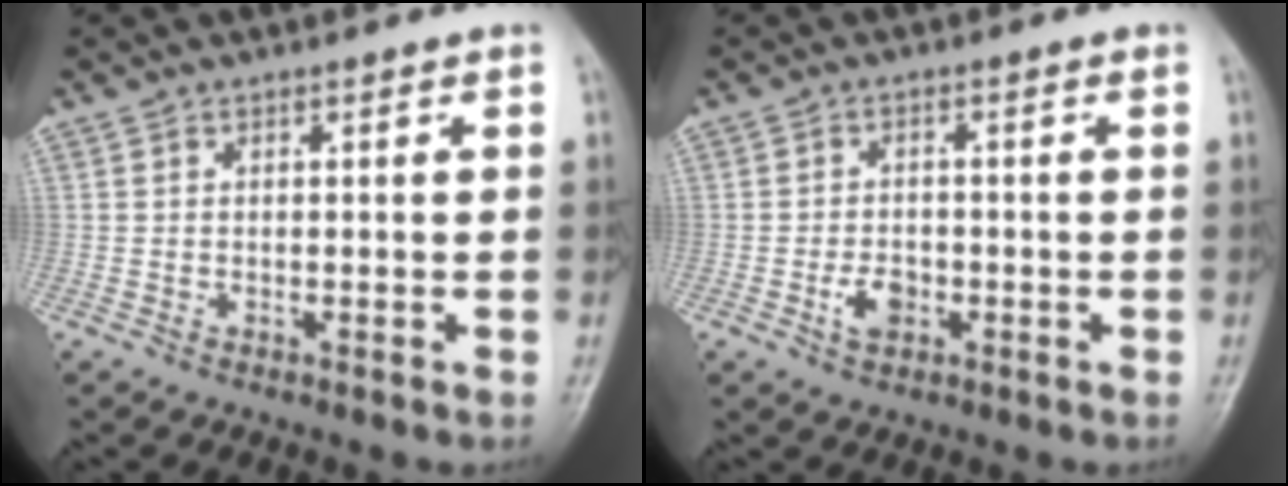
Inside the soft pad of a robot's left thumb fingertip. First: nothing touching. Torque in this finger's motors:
{"motor_torque": [0.10, 1.02, 0.55, 0.35, 0.01]}